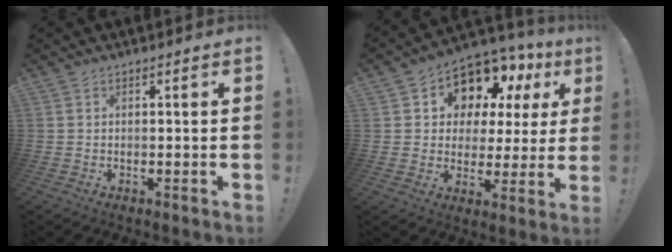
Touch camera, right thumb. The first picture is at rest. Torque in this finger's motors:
{"motor_torque": [0.60, 2.52, 1.25, 0.24, 0.01]}